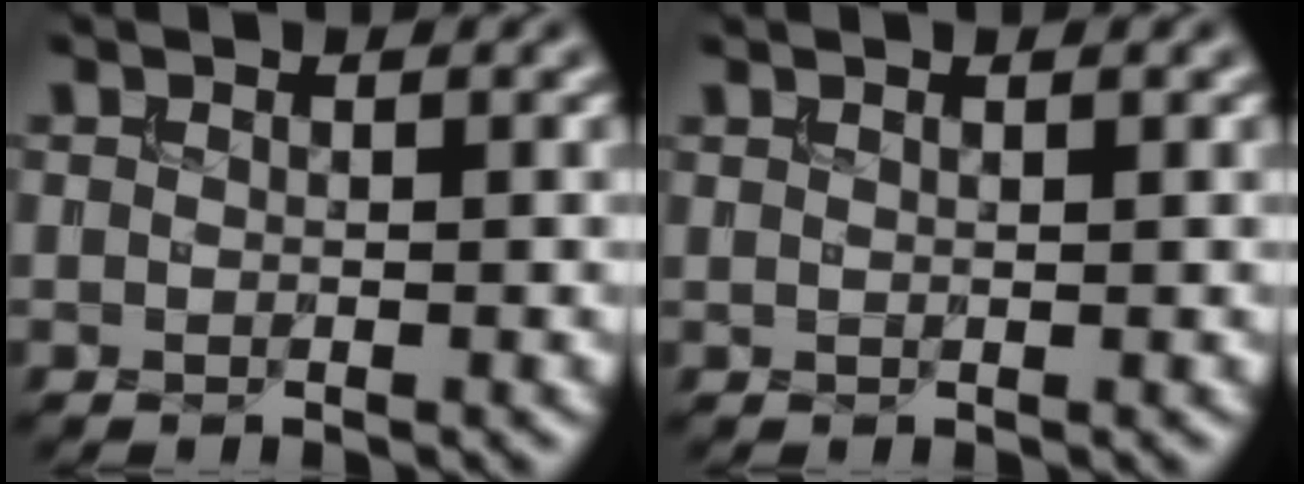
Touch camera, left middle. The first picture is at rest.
{"total": 1.0, "force": [0.7, 0.2, 0.7], "torque": [-0.007, 0.000, 0.006]}